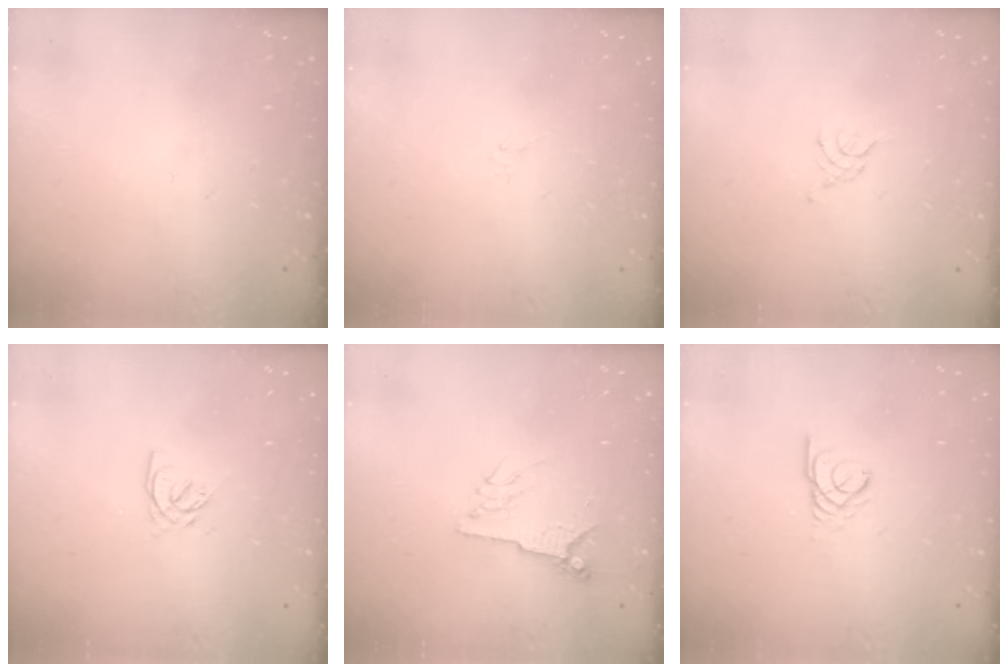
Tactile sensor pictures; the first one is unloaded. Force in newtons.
{"total": 1.5, "press": 1.4, "slide": 0.3}
{"total": 2.3, "press": 2.2, "slide": 0.5}
{"total": 3.3, "press": 3.3, "slide": 0.3}
{"total": 5.1, "press": 5.1, "slide": 0.8}
{"total": 2.7, "press": 2.7, "slide": 0.1}